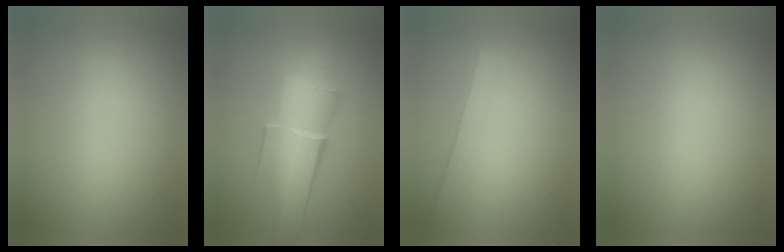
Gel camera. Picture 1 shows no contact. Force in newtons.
{"total": 5.7}
{"total": 1.4}
{"total": 0.0}